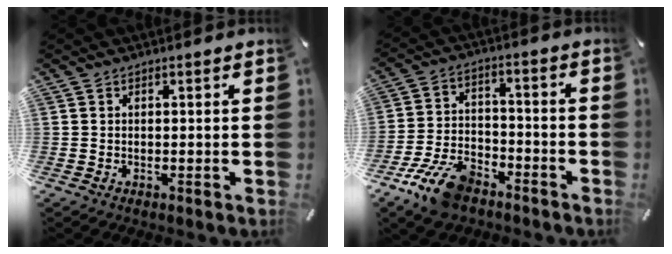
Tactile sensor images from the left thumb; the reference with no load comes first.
{"total": 12.3, "force": [-8.2, 6.4, 6.5], "torque": [-0.125, 0.049, -0.151]}